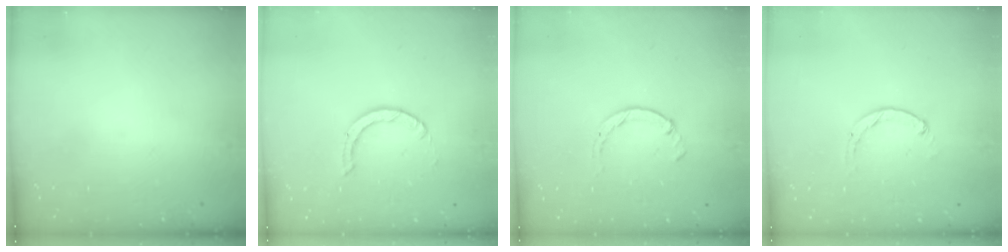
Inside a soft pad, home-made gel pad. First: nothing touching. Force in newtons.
{"total": 0.8, "press": 0.8, "slide": 0.1}
{"total": 1.7, "press": 1.7, "slide": 0.3}
{"total": 1.2, "press": 1.2, "slide": 0.3}